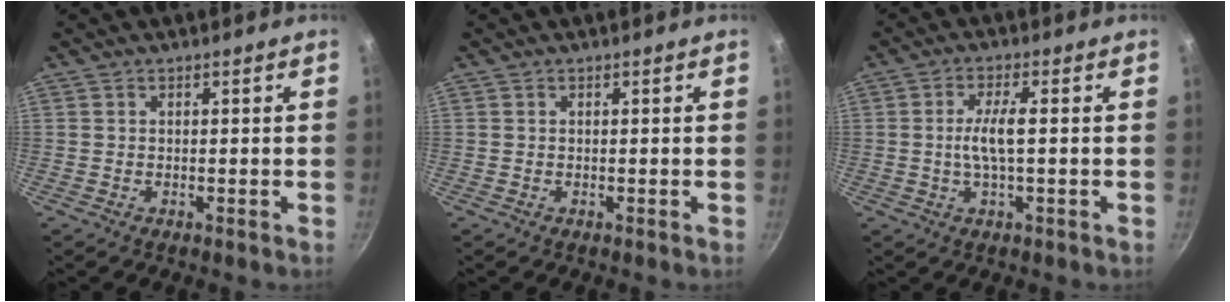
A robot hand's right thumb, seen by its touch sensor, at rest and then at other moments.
{"total": 0.0}
{"total": 5.3, "force": [-0.1, 1.2, 5.1], "torque": [-0.109, 0.010, -0.004]}